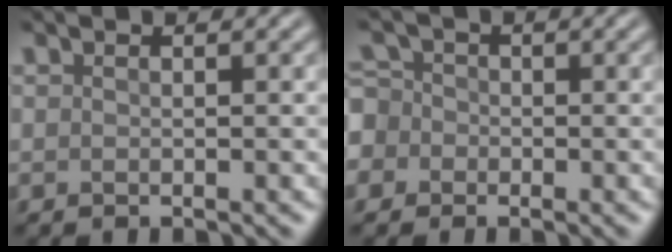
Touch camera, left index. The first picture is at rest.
{"total": 5.7, "force": [-2.2, 5.0, 1.8], "torque": [-0.045, 0.010, -0.068]}